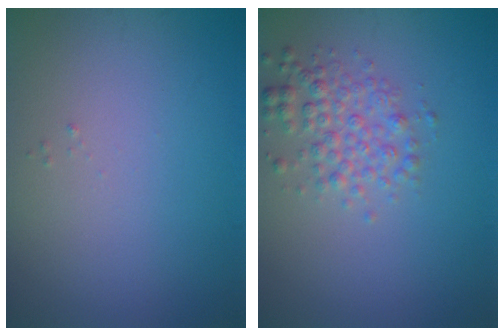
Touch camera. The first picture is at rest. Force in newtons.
{"total": 2.8, "press": 2.8, "slide": 0.0}